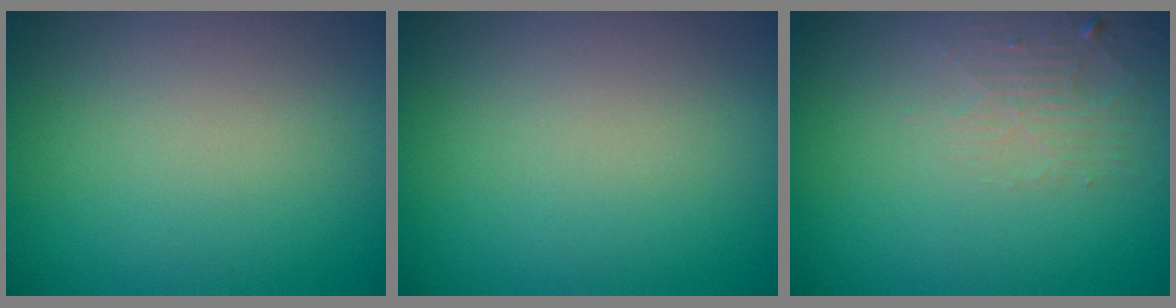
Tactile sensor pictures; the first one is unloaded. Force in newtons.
{"total": 0.0}
{"total": 1.9, "press": 1.9, "slide": 0.3}